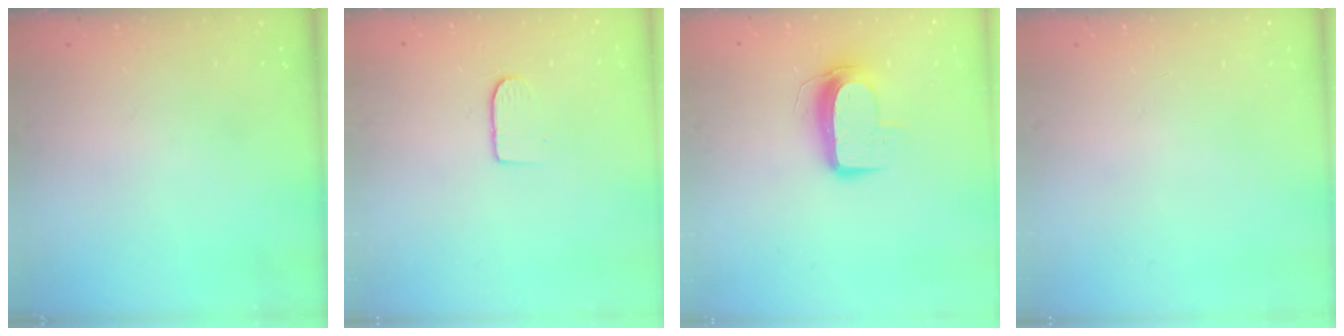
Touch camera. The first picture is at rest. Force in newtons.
{"total": 6.0, "press": 5.9, "slide": 0.6}
{"total": 9.7, "press": 9.7, "slide": 0.8}
{"total": 0.0}